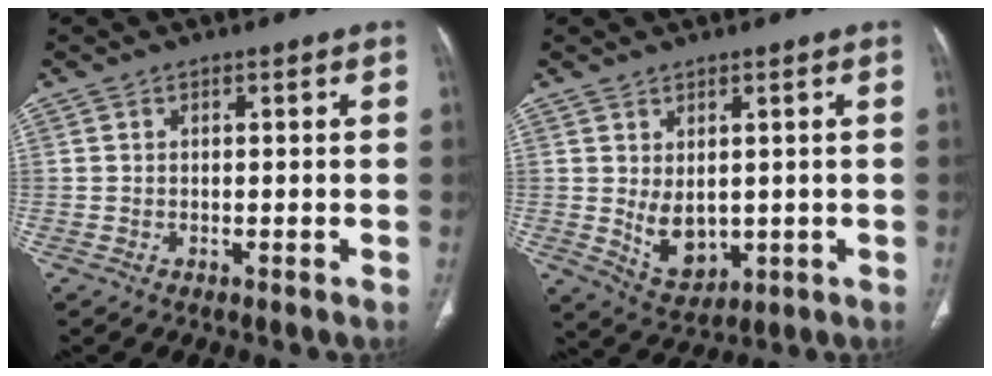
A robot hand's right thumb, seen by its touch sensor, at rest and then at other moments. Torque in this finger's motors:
{"motor_torque": [-0.71, 0.84, 0.42, 0.59, 0.19]}